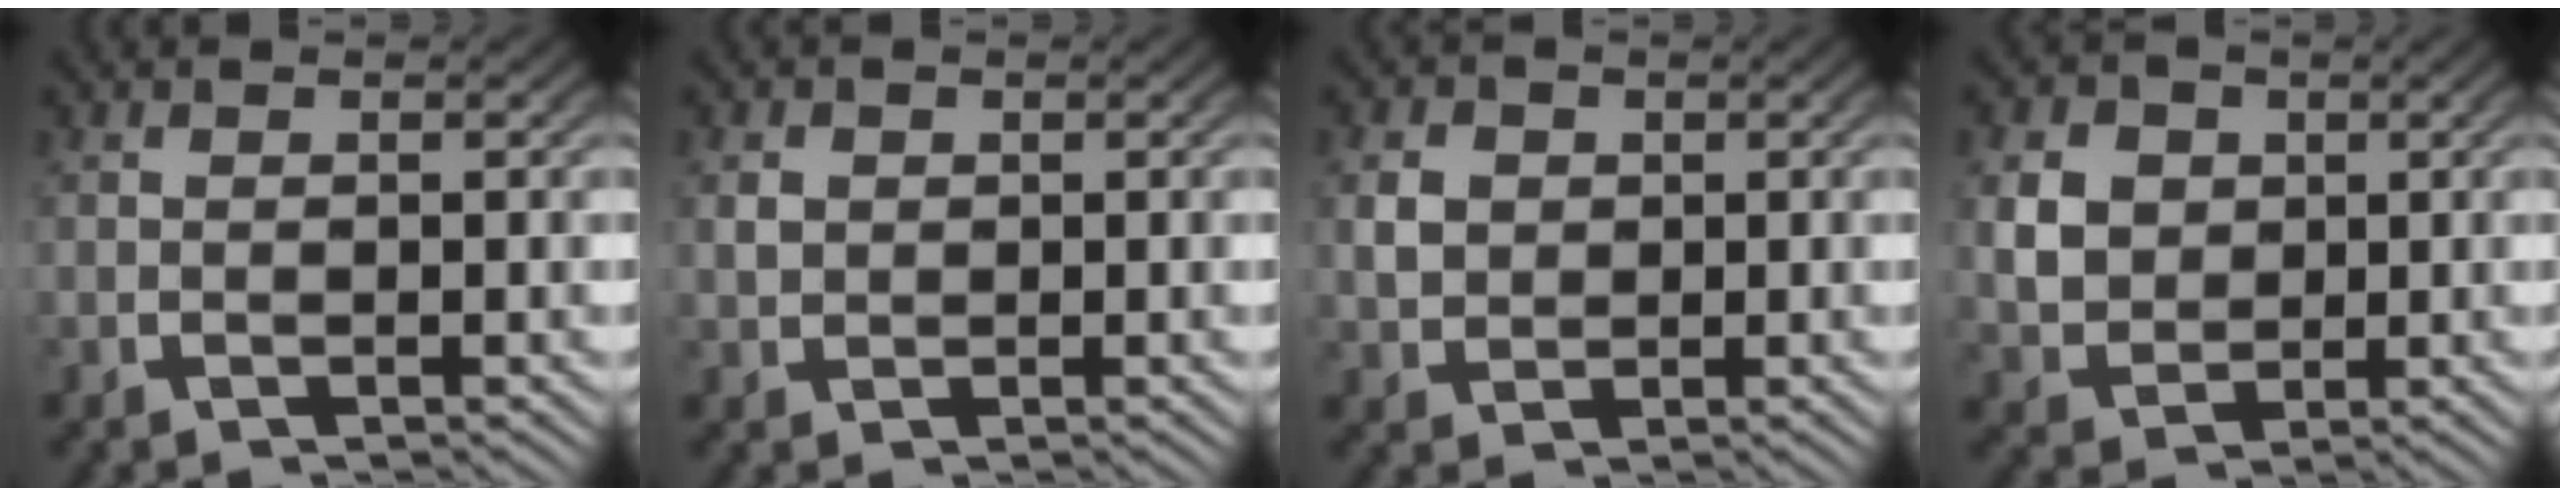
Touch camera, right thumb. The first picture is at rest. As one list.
[{"total": 1.3, "force": [0.2, 1.2, 0.3], "torque": [-0.007, 0.003, 0.006]}, {"total": 2.6, "force": [0.2, 2.4, 1.0], "torque": [-0.022, -0.001, 0.009]}, {"total": 5.1, "force": [0.3, 4.4, 2.4], "torque": [-0.060, -0.020, 0.017]}]